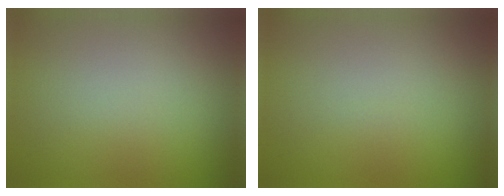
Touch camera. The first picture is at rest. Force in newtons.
{"total": 0.0}